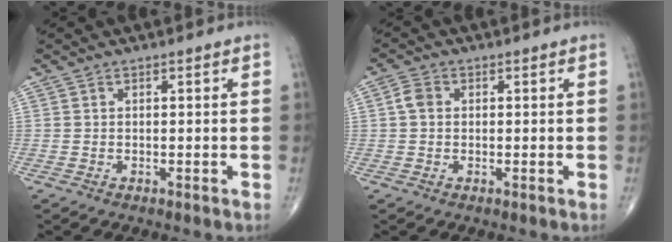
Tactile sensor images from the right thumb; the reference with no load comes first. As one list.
[{"total": 2.6, "force": [0.3, 2.1, 1.6], "torque": [-0.030, 0.007, 0.001]}]